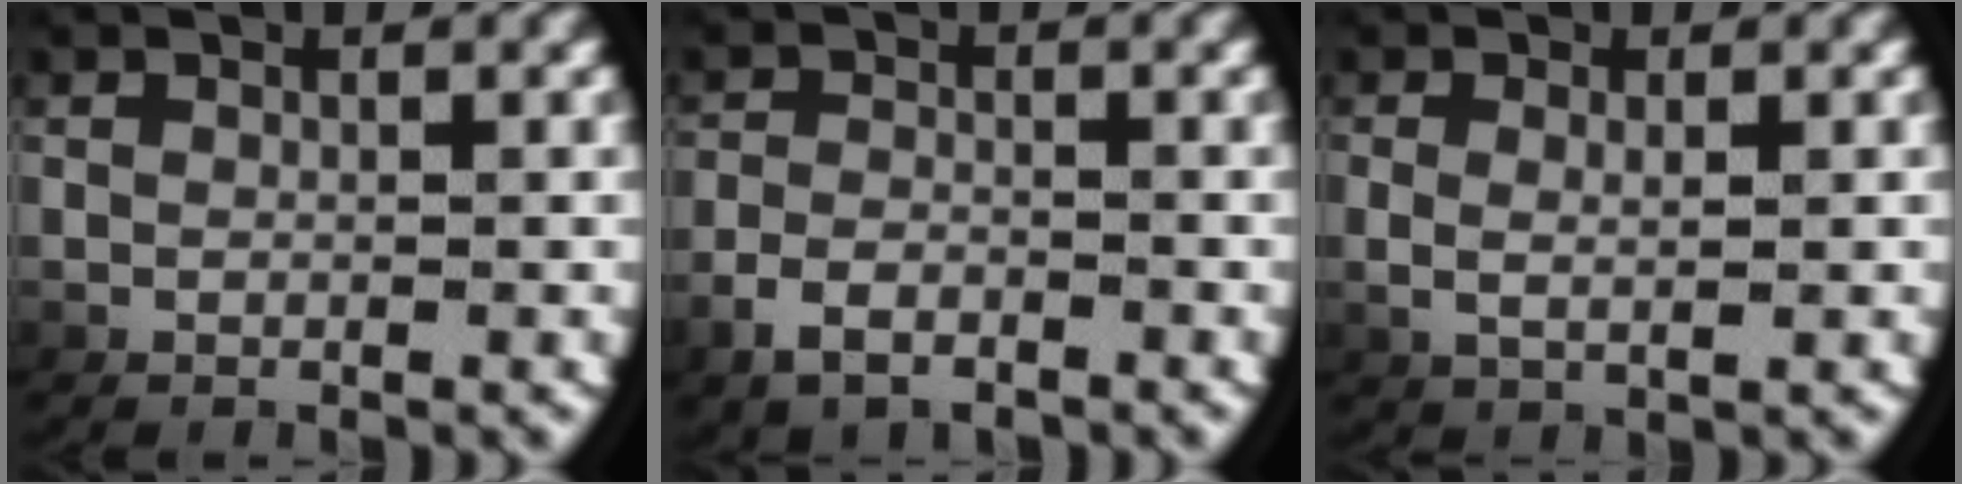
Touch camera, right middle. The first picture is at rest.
{"total": 2.3, "force": [-1.9, 0.9, 1.1], "torque": [-0.025, -0.003, -0.028]}
{"total": 1.6, "force": [0.4, 0.4, 1.5], "torque": [-0.044, -0.014, 0.022]}